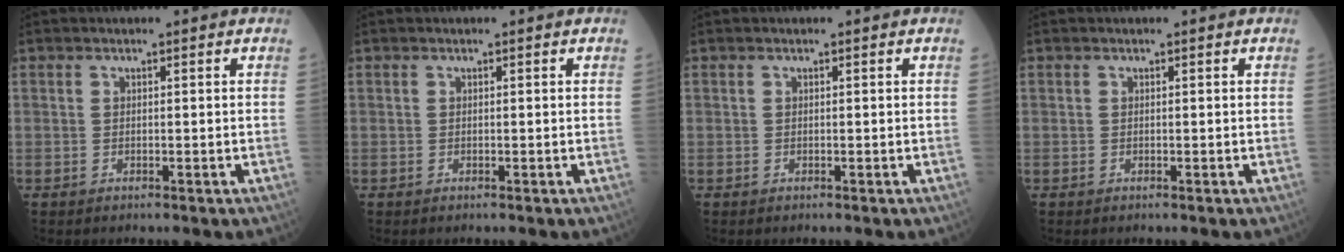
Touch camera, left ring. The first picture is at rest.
{"total": 0.0}
{"total": 0.0}
{"total": 0.0}